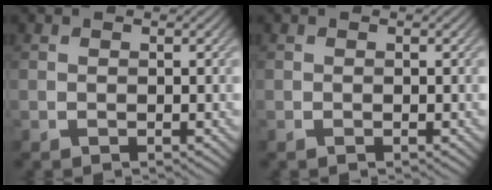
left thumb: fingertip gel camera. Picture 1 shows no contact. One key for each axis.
{"total": 0.0}